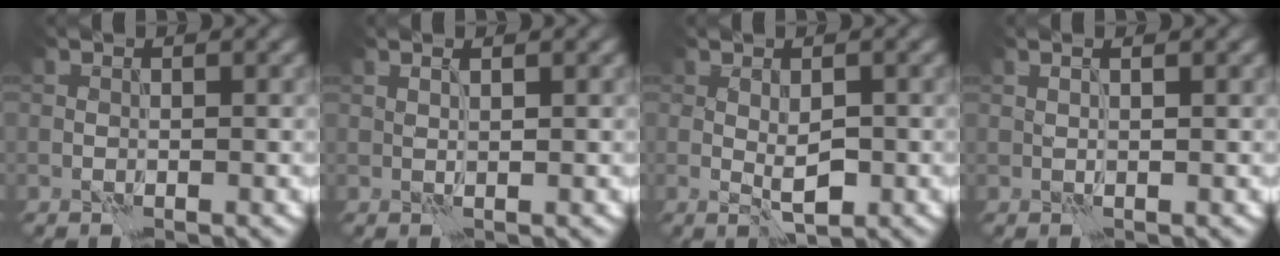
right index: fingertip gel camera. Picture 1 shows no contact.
{"total": 0.8, "force": [0.5, 0.0, 0.7], "torque": [-0.011, -0.004, 0.008]}
{"total": 2.2, "force": [-0.1, 0.9, 2.0], "torque": [-0.037, -0.004, 0.004]}
{"total": 1.7, "force": [1.0, 0.6, 1.3], "torque": [-0.011, 0.003, -0.003]}